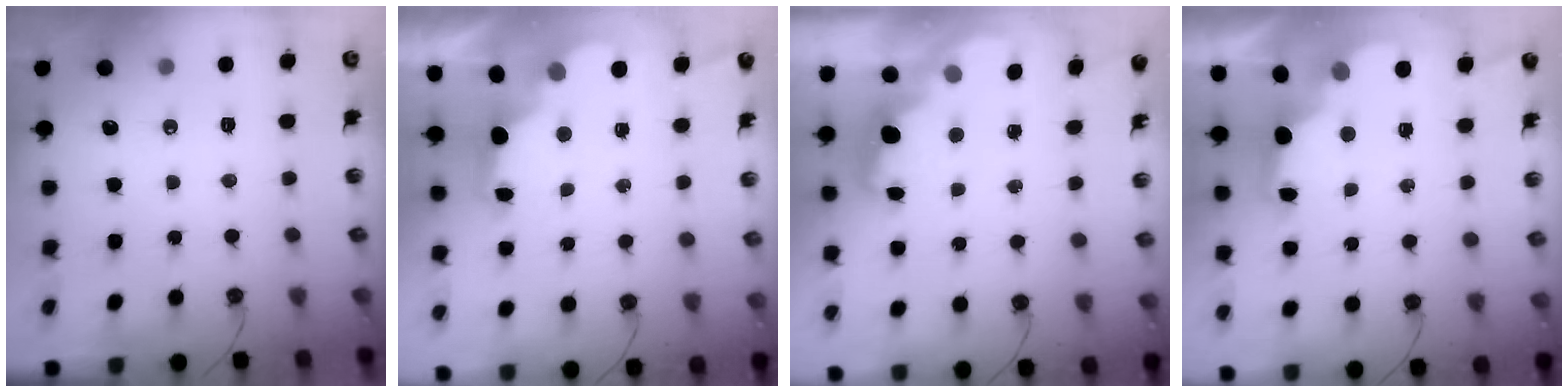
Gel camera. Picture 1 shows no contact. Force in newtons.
{"total": 2.9, "press": 2.8, "slide": 0.9}
{"total": 2.5, "press": 2.5, "slide": 0.5}
{"total": 2.8, "press": 2.7, "slide": 0.9}